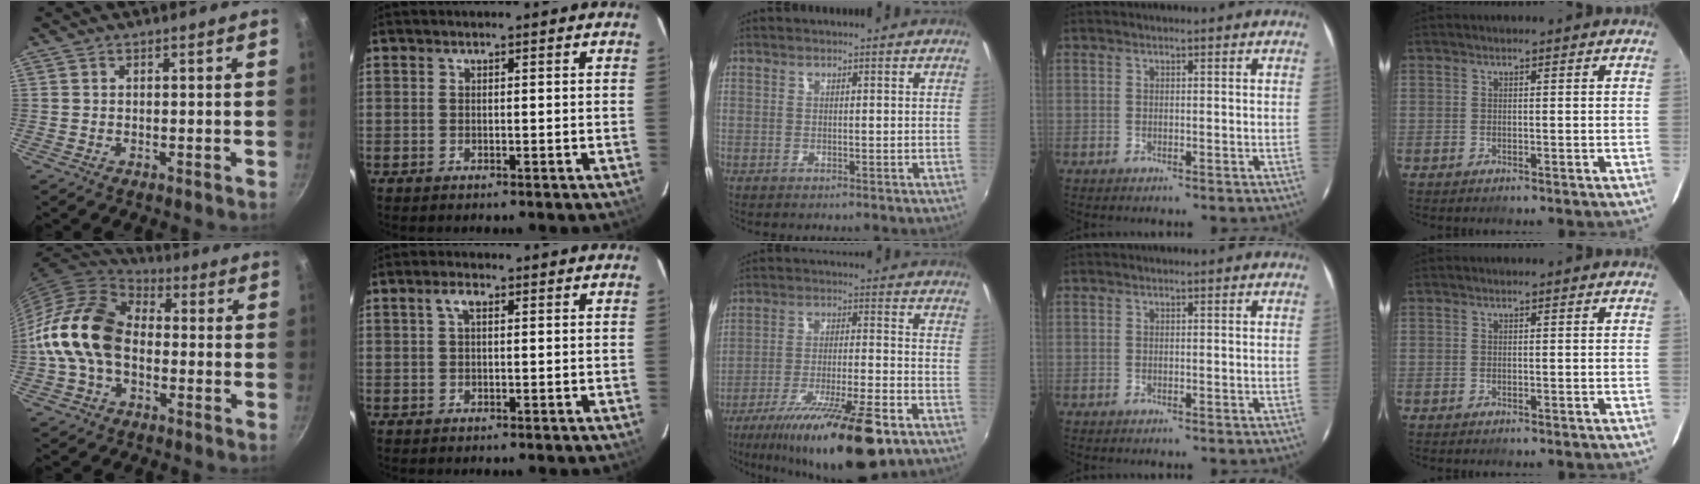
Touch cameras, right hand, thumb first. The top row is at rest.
{"thumb": {"total": 15.6, "force": [-1.9, 10.9, 11.0], "torque": [-0.181, 0.038, -0.052]}, "index": {"total": 2.0, "force": [0.7, 0.9, 1.7], "torque": [-0.034, 0.008, 0.012]}, "middle": {"total": 19.1, "force": [-12.5, 2.8, 14.1], "torque": [-0.249, -0.033, -0.204]}}